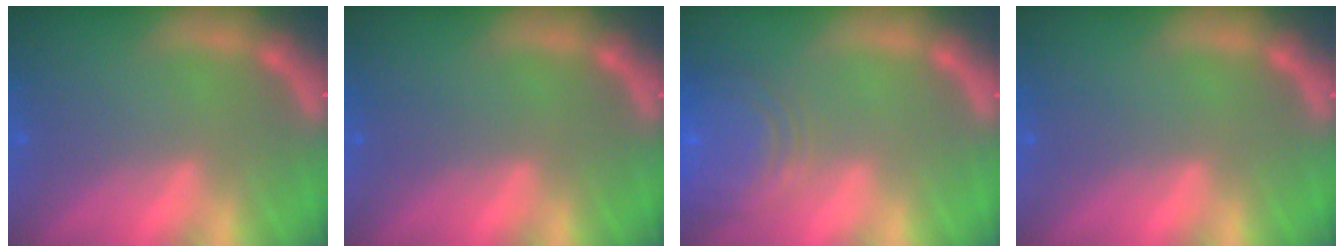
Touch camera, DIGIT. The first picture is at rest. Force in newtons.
{"total": 0.0}
{"total": 8.0}
{"total": 0.0}